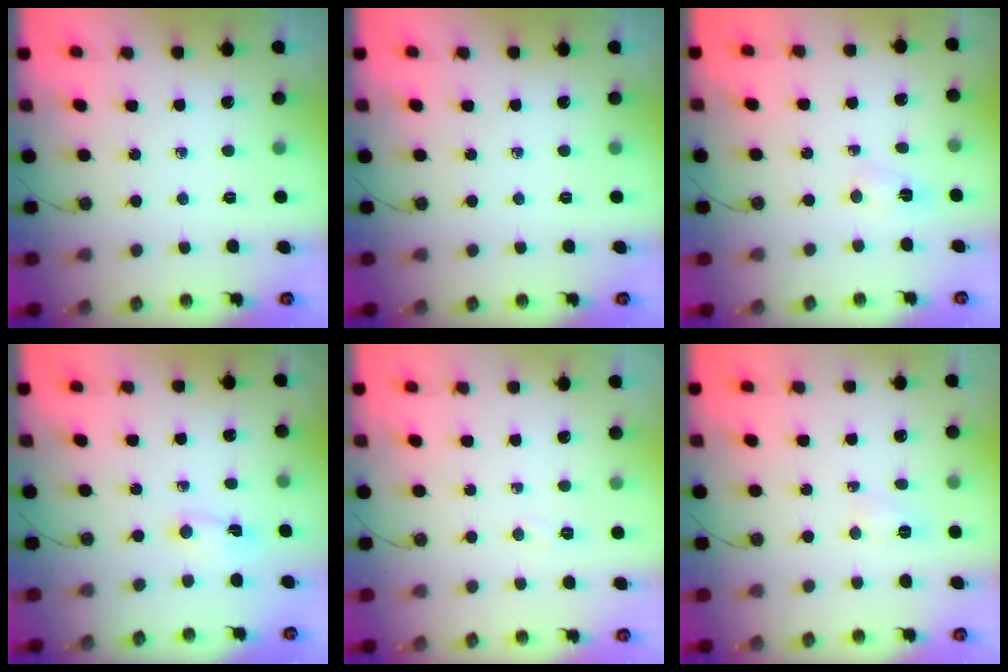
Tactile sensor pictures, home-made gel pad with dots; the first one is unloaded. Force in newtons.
{"total": 0.0}
{"total": 2.7, "press": 2.7, "slide": 0.4}
{"total": 1.4, "press": 1.2, "slide": 0.7}
{"total": 3.3, "press": 3.2, "slide": 0.4}
{"total": 3.3, "press": 3.3, "slide": 0.6}